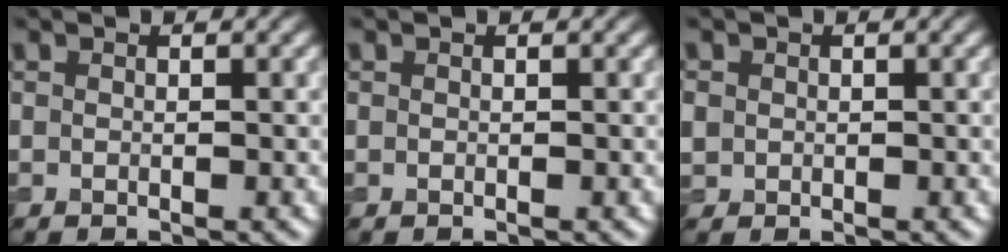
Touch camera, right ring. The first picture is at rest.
{"total": 0.0}
{"total": 1.2, "force": [0.1, 1.2, 0.3], "torque": [-0.004, -0.001, 0.000]}